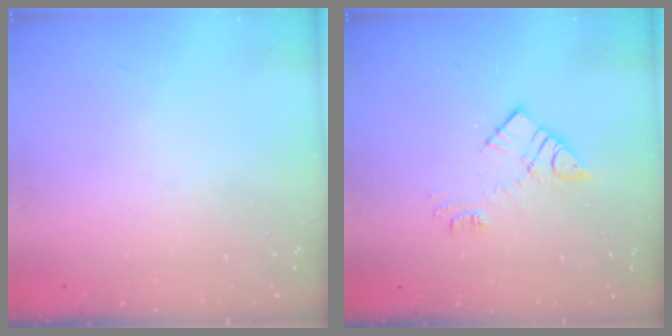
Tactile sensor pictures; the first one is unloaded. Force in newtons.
{"total": 10.1, "press": 10.1, "slide": 0.6}